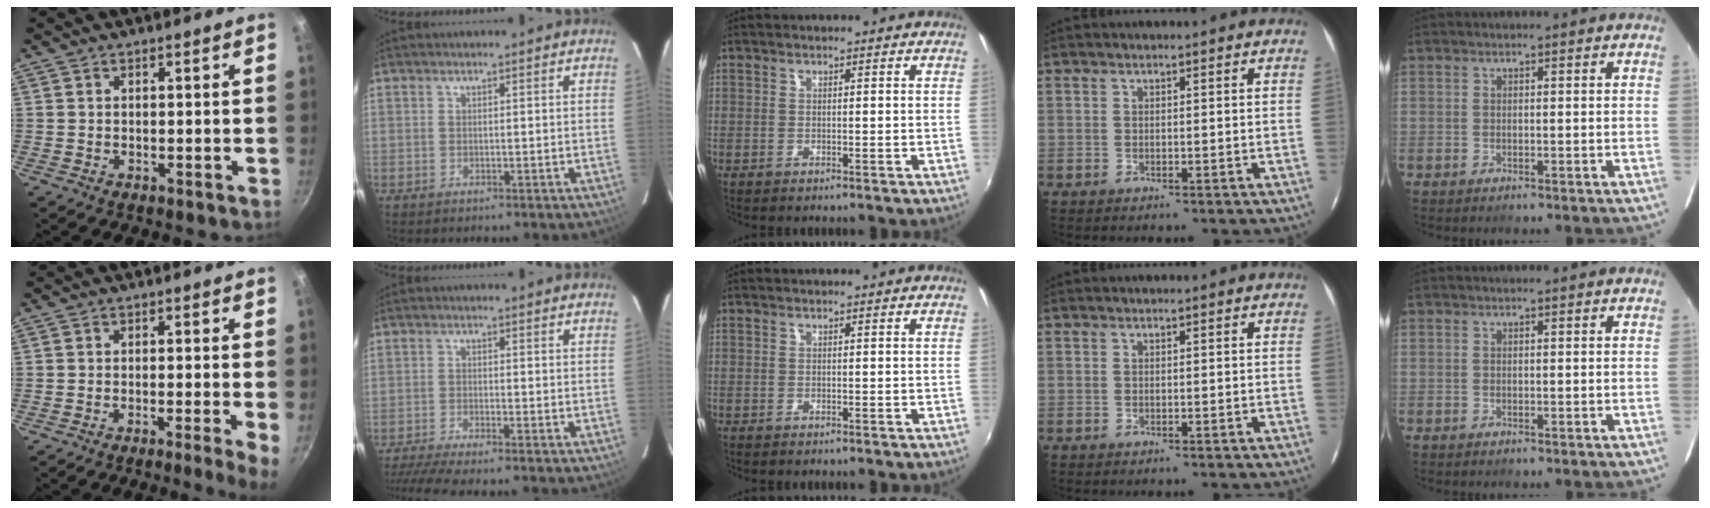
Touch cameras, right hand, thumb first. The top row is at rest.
{"thumb": {"total": 4.2, "force": [-1.2, 0.0, 4.0], "torque": [-0.065, -0.003, -0.021]}, "index": {"total": 7.2, "force": [-6.5, -1.0, 3.0], "torque": [-0.078, -0.021, -0.114]}}